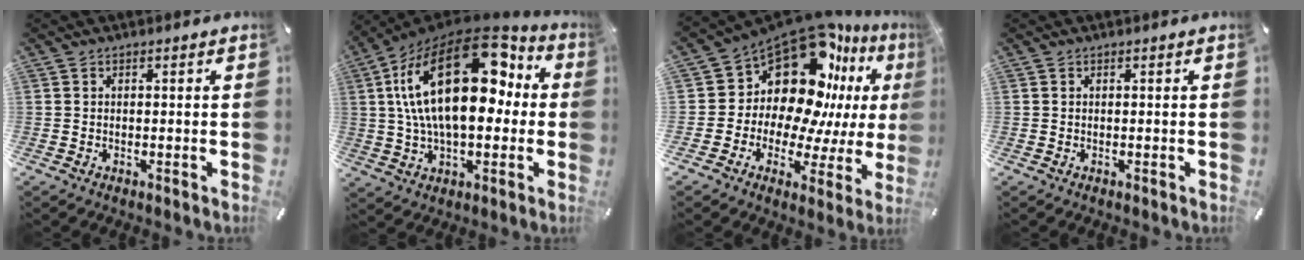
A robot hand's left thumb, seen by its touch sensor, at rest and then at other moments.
{"total": 27.5, "force": [6.2, 15.3, 21.9], "torque": [-0.398, -0.024, 0.104]}
{"total": 17.8, "force": [10.1, 11.3, 9.4], "torque": [-0.155, -0.113, 0.174]}
{"total": 0.0}